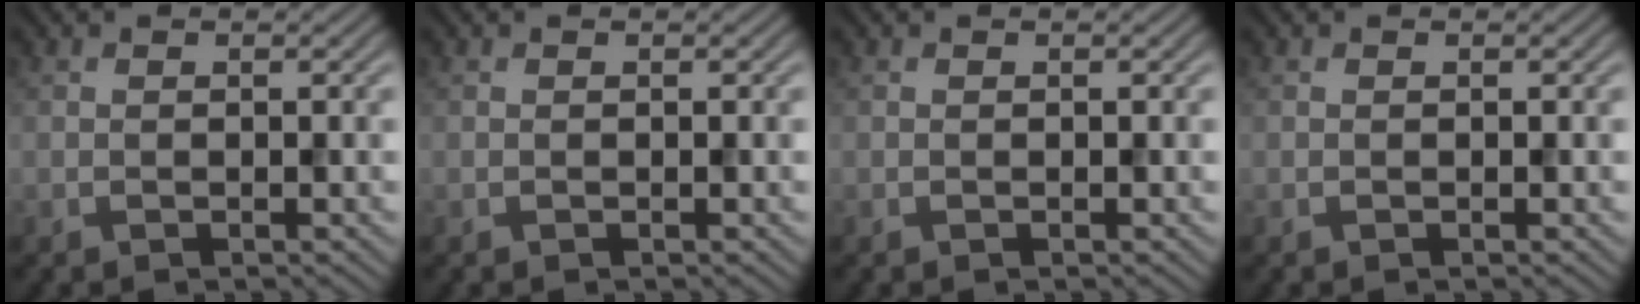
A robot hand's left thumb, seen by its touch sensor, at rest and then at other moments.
{"total": 0.0}
{"total": 0.0}
{"total": 0.0}